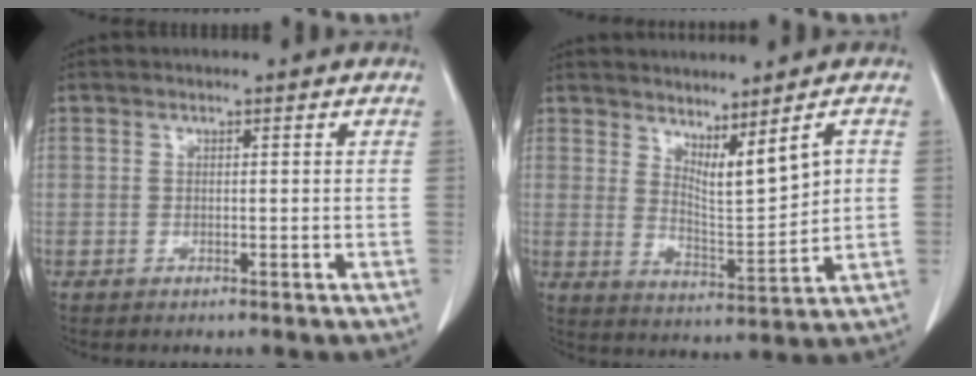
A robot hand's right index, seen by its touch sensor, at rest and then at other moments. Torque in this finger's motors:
{"motor_torque": [0.13, 0.12, 0.21, 0.05]}